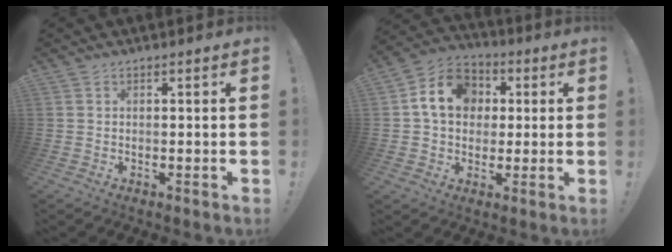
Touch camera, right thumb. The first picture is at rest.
{"total": 13.7, "force": [3.0, 11.2, 7.3], "torque": [-0.106, 0.010, 0.064]}